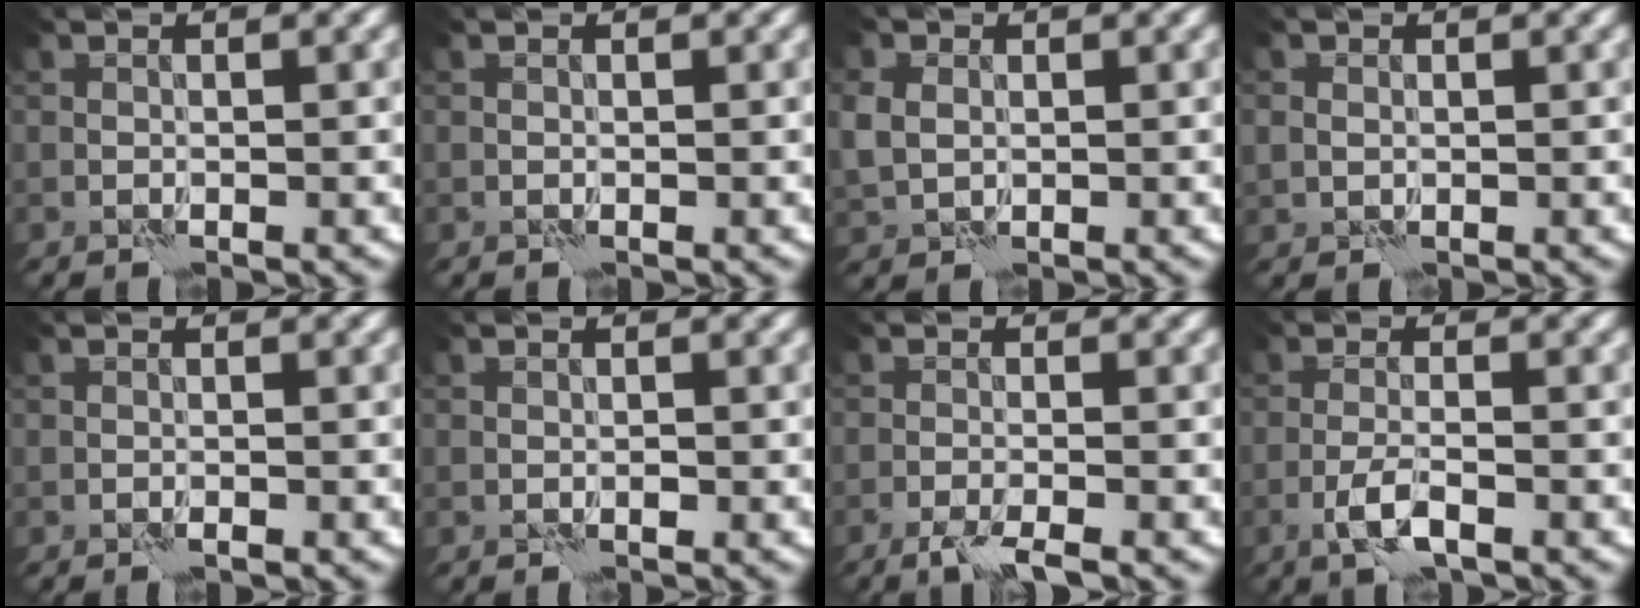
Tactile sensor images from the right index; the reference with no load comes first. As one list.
[{"total": 0.0}, {"total": 2.8, "force": [0.3, 2.3, 1.6], "torque": [-0.047, 0.000, 0.009]}, {"total": 1.2, "force": [0.2, 1.1, 0.5], "torque": [-0.009, -0.003, 0.004]}, {"total": 0.6, "force": [-0.4, 0.1, 0.5], "torque": [-0.009, -0.001, -0.007]}, {"total": 0.5, "force": [-0.1, 0.3, 0.4], "torque": [-0.008, -0.001, -0.003]}, {"total": 2.6, "force": [-1.9, 0.1, 1.8], "torque": [-0.040, -0.003, -0.040]}, {"total": 2.7, "force": [-1.4, 0.5, 2.2], "torque": [-0.051, 0.002, -0.034]}]